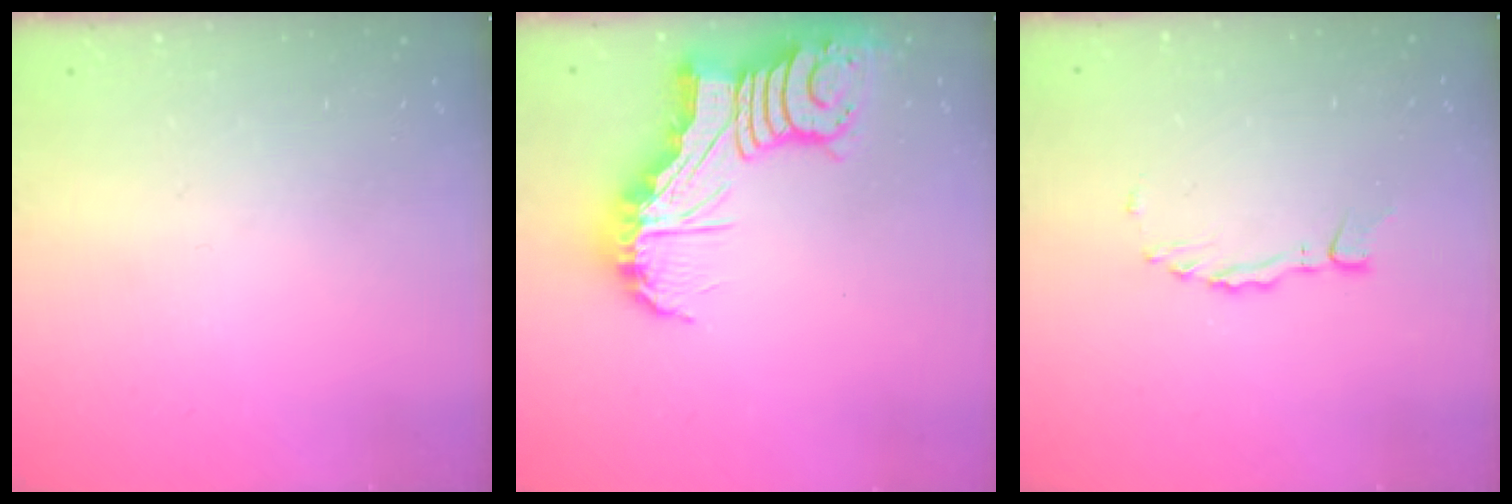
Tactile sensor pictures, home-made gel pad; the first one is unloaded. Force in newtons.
{"total": 13.4, "press": 13.3, "slide": 1.6}
{"total": 2.3, "press": 2.2, "slide": 0.4}